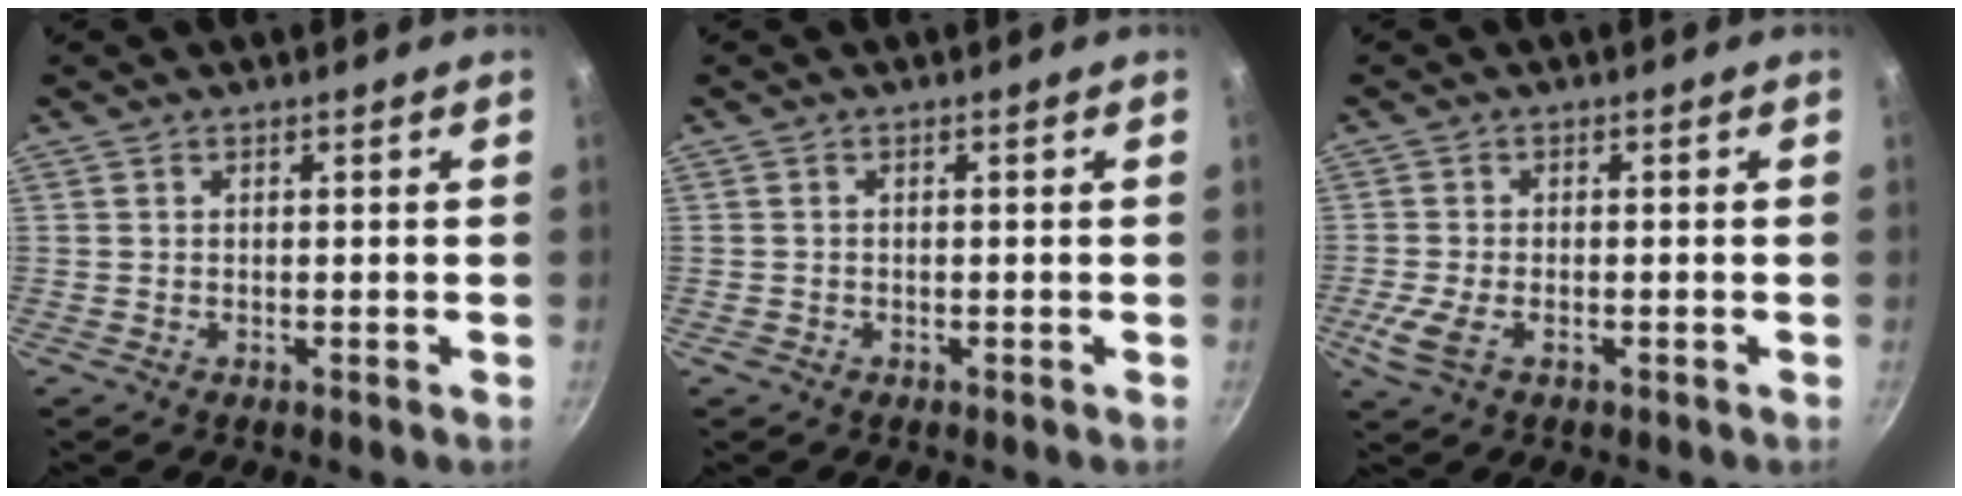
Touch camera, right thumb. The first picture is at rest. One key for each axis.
{"total": 0.7, "fx": -0.4, "fy": 0.6, "fz": 0.1, "tx": -0.001, "ty": 0.002, "tz": -0.005}
{"total": 5.2, "fx": -1.9, "fy": 2.7, "fz": 4.1, "tx": -0.096, "ty": -0.004, "tz": -0.040}